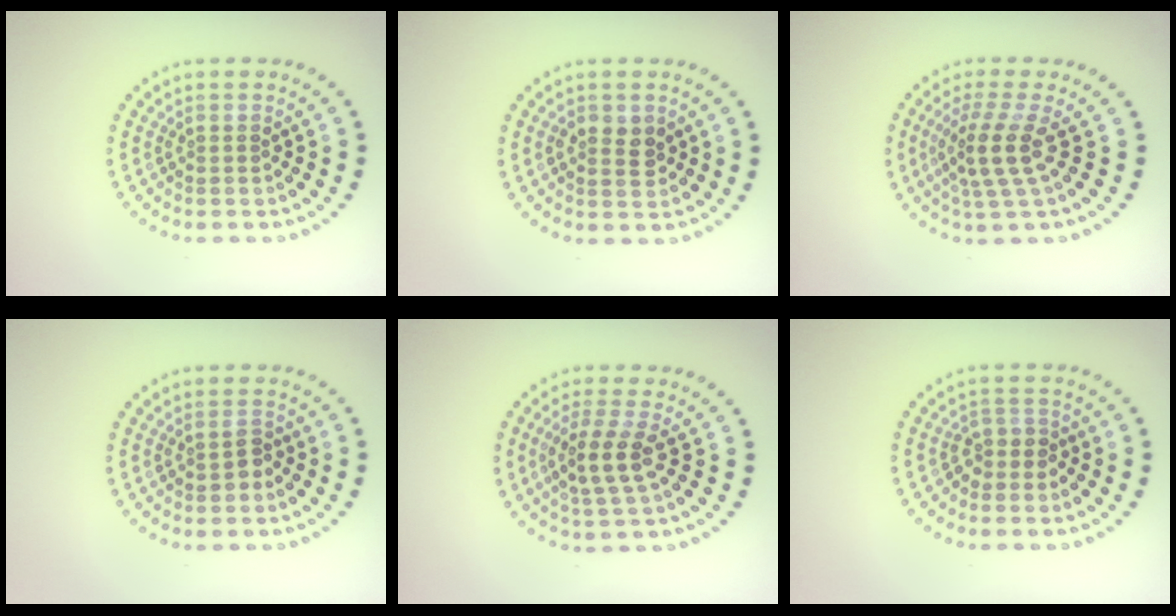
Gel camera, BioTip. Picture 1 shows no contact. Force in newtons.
{"total": 2.2, "press": 2.2, "slide": 0.2}
{"total": 3.7, "press": 2.7, "slide": 2.5}
{"total": 1.2, "press": 1.2, "slide": 0.3}
{"total": 3.3, "press": 2.9, "slide": 1.6}
{"total": 1.8, "press": 1.4, "slide": 1.1}